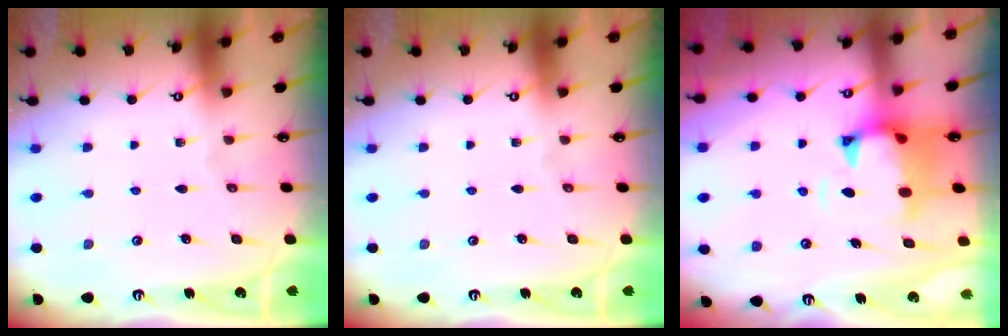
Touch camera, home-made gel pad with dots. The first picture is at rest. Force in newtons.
{"total": 0.0}
{"total": 1.5, "press": 1.1, "slide": 1.1}